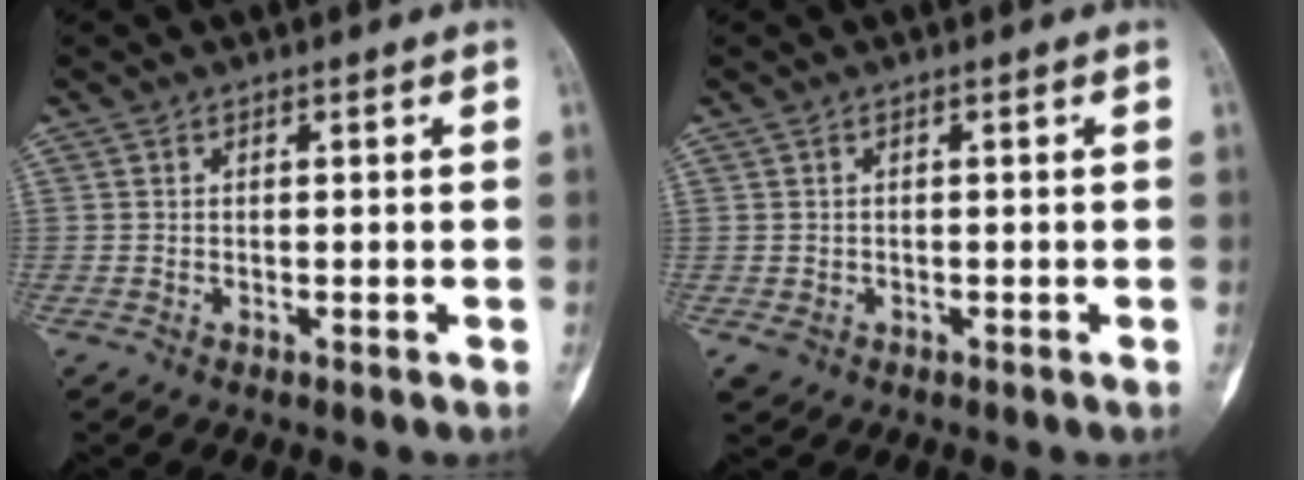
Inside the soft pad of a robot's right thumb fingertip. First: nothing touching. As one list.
[{"total": 1.6, "force": [-0.7, 1.2, 0.8], "torque": [-0.019, 0.002, -0.004]}]